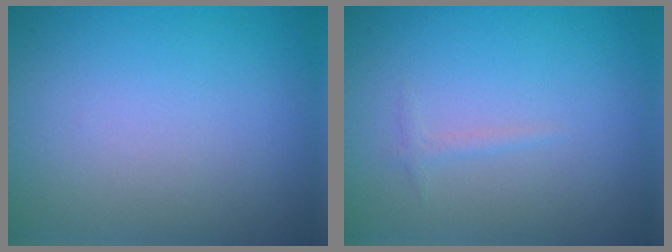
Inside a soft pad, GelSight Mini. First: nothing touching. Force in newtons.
{"total": 0.6, "press": 0.6, "slide": 0.1}